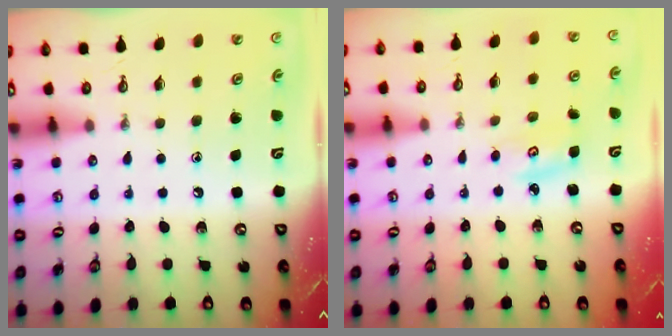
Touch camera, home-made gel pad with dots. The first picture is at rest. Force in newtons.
{"total": 2.6, "press": 2.6, "slide": 0.3}